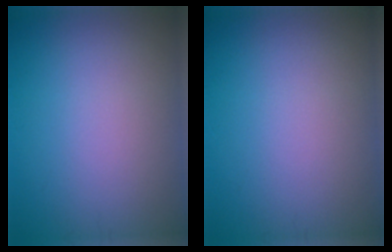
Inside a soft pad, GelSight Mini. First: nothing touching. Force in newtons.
{"total": 0.0}